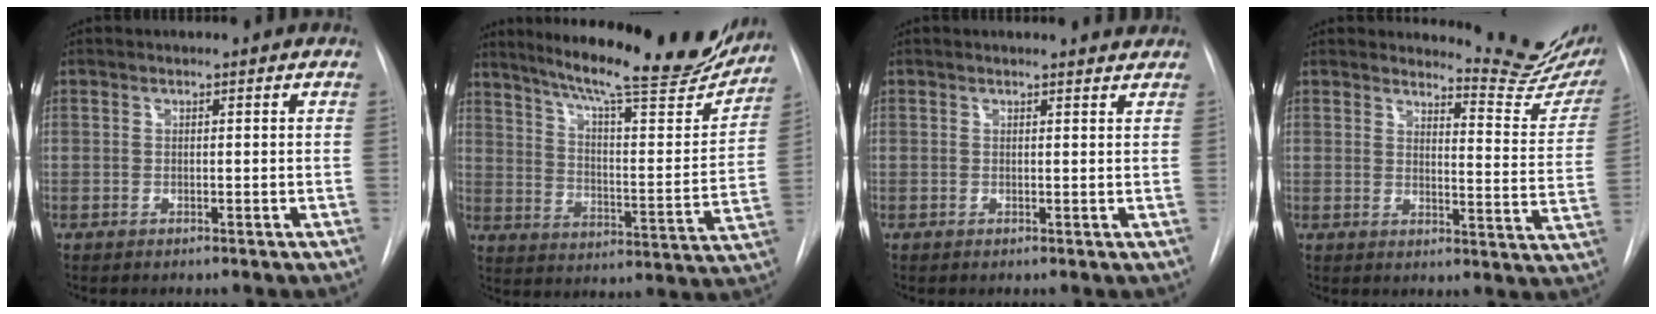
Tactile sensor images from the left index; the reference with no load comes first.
{"total": 23.9, "force": [20.6, 2.8, 11.7], "torque": [-0.183, -0.053, 0.277]}
{"total": 2.2, "force": [2.2, 0.2, 0.2], "torque": [-0.009, -0.001, 0.013]}
{"total": 11.0, "force": [10.7, 0.7, 2.6], "torque": [-0.023, -0.092, 0.109]}